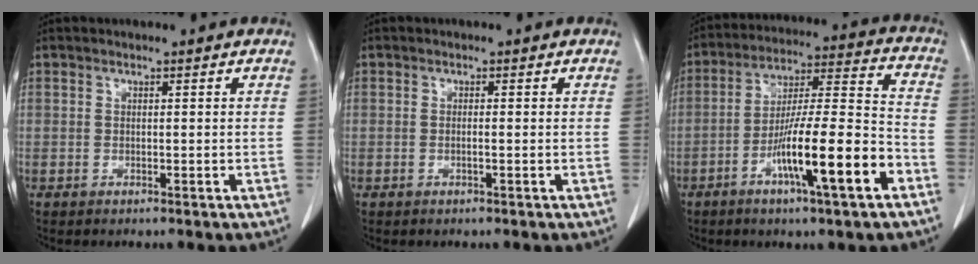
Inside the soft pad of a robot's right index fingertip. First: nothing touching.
{"total": 0.6, "force": [-0.2, 0.0, 0.6], "torque": [-0.010, 0.001, -0.003]}
{"total": 15.9, "force": [-7.0, 0.8, 14.3], "torque": [-0.245, -0.004, -0.117]}